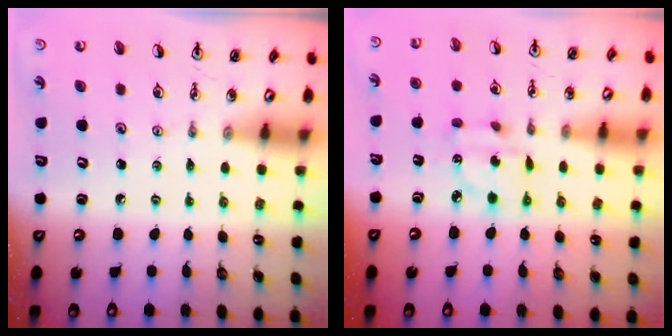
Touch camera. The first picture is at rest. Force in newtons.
{"total": 5.9, "press": 5.9, "slide": 0.2}